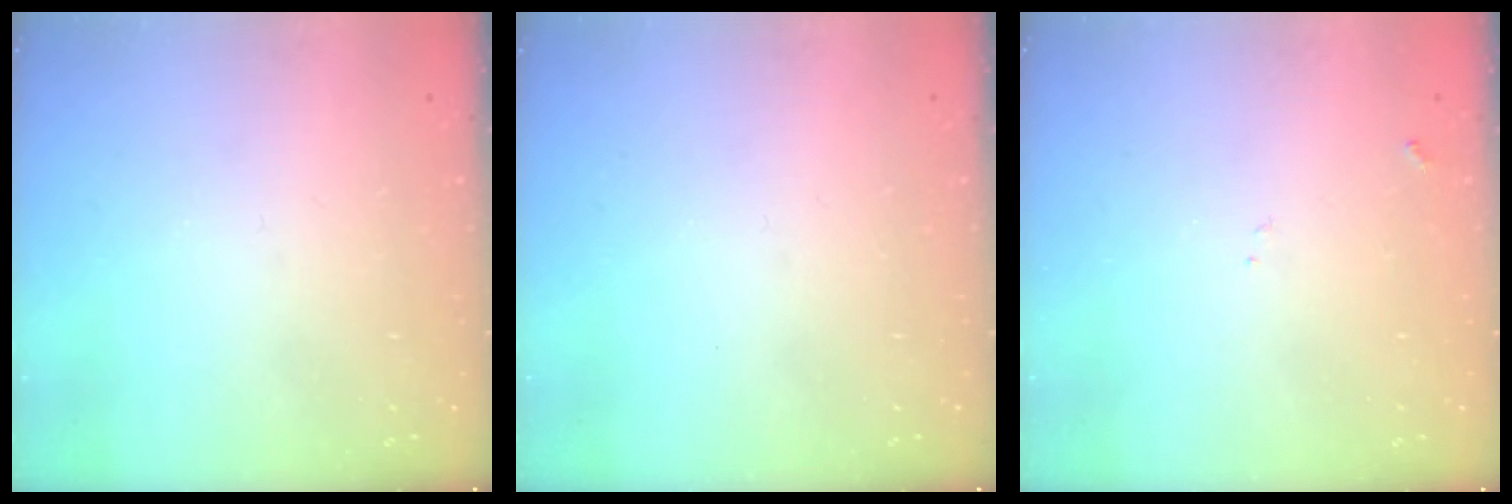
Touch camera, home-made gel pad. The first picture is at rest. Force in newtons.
{"total": 0.0}
{"total": 8.1, "press": 8.0, "slide": 0.7}